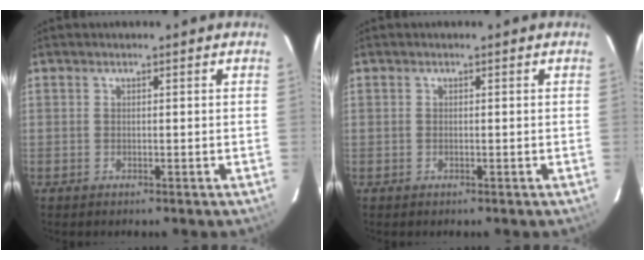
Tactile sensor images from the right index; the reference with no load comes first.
{"total": 0.0}